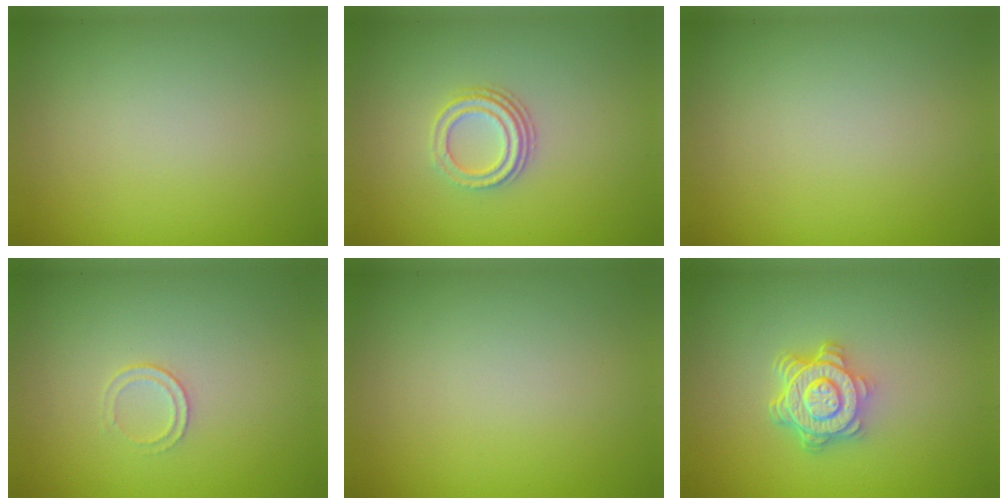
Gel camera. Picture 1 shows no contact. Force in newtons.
{"total": 3.0, "press": 2.1, "slide": 2.1}
{"total": 0.0}
{"total": 1.0, "press": 0.5, "slide": 0.9}
{"total": 0.0}
{"total": 4.8, "press": 3.7, "slide": 3.1}